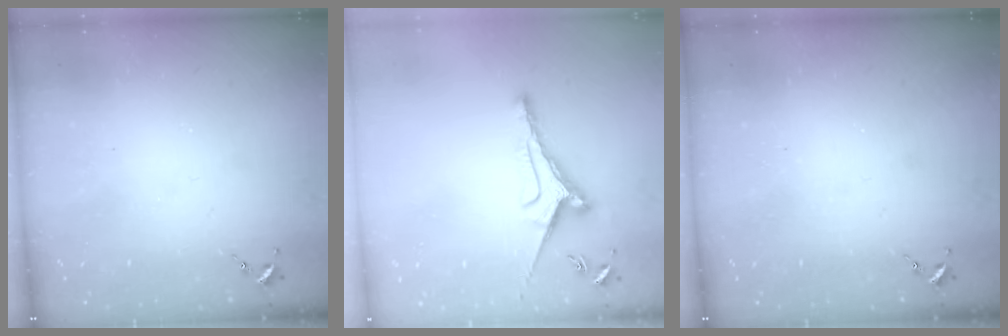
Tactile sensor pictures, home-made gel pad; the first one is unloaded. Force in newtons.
{"total": 8.6, "press": 8.6, "slide": 0.2}
{"total": 0.0}